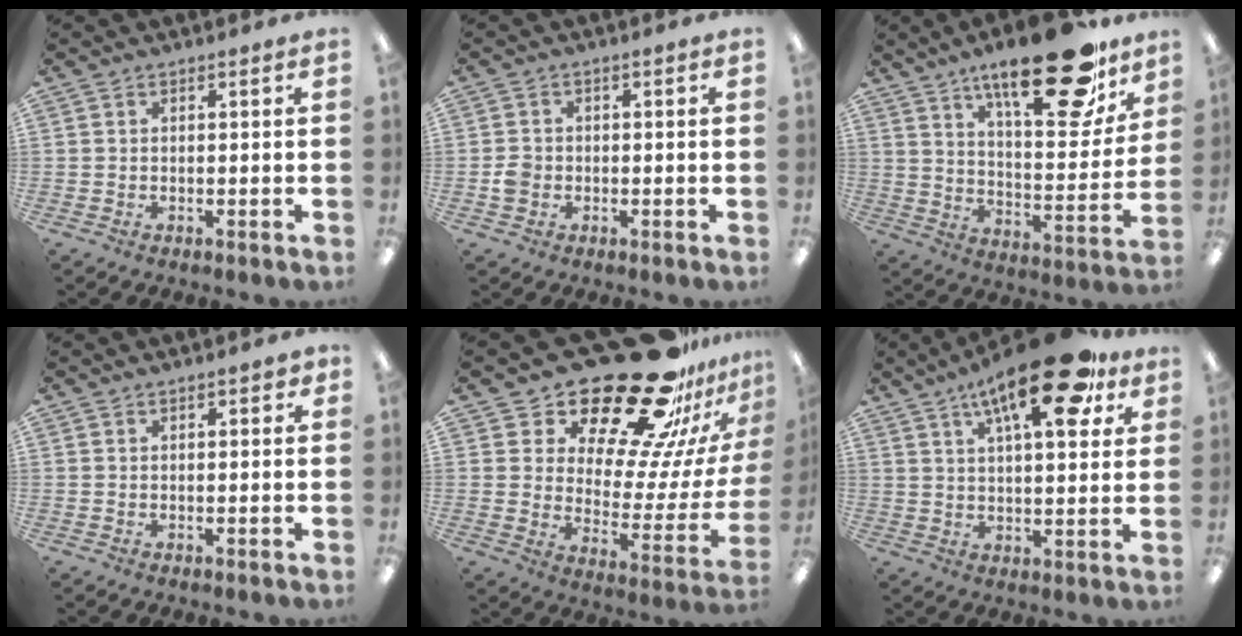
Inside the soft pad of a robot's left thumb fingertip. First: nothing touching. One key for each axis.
{"total": 2.7, "fx": -0.7, "fy": 2.3, "fz": 1.2, "tx": -0.021, "ty": 0.005, "tz": -0.014}
{"total": 25.7, "fx": 17.8, "fy": 8.6, "fz": 16.4, "tx": -0.234, "ty": -0.107, "tz": 0.287}
{"total": 1.6, "fx": 0.9, "fy": 0.6, "fz": 1.1, "tx": -0.008, "ty": -0.005, "tz": 0.012}
{"total": 27.9, "fx": 22.0, "fy": 10.7, "fz": 13.4, "tx": -0.172, "ty": -0.171, "tz": 0.380}
{"total": 20.4, "fx": 11.3, "fy": 7.1, "fz": 15.4, "tx": -0.229, "ty": -0.047, "tz": 0.174}